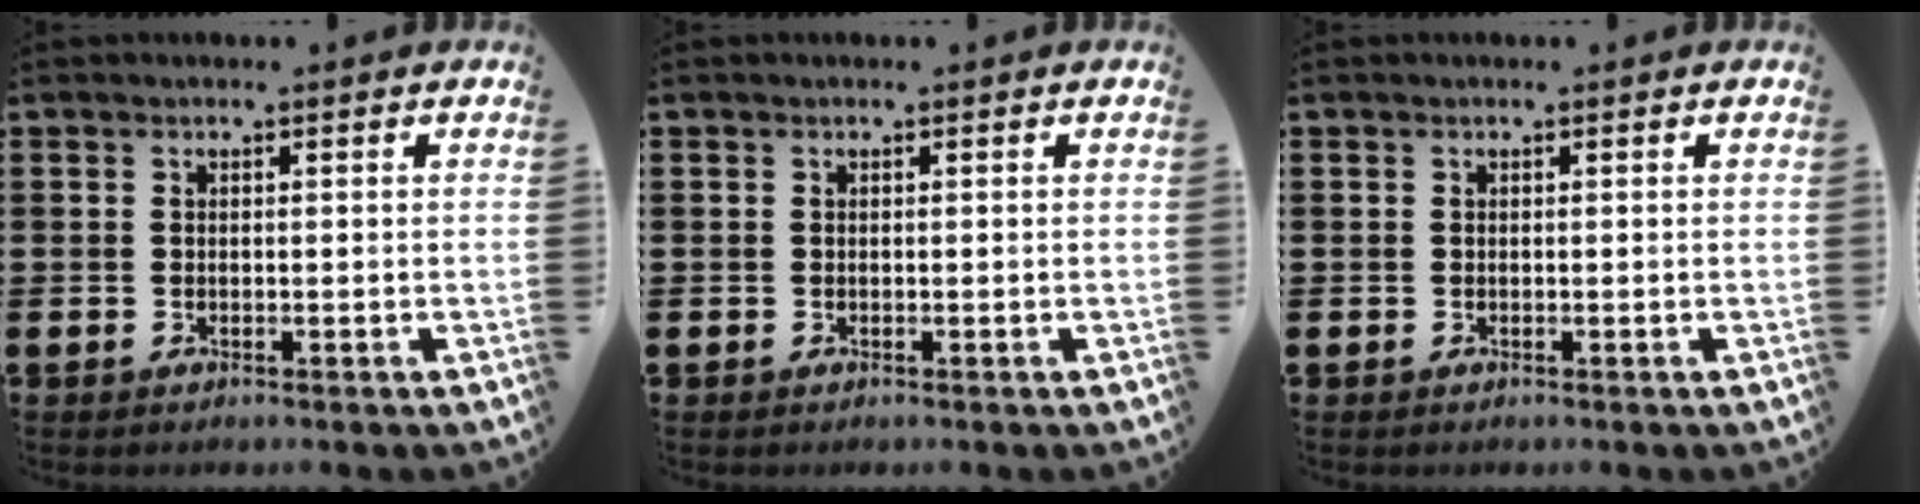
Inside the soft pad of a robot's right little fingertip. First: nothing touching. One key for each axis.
{"total": 0.0}
{"total": 0.0}